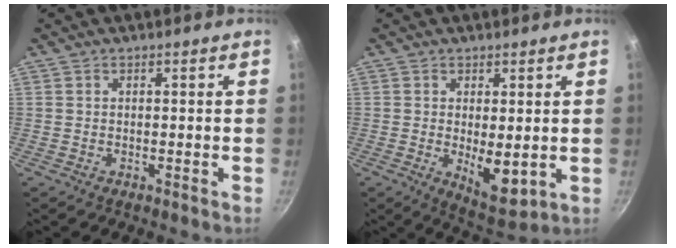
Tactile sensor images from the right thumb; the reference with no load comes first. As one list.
[{"total": 7.7, "force": [-0.2, 3.4, 6.9], "torque": [-0.087, -0.022, 0.011]}]